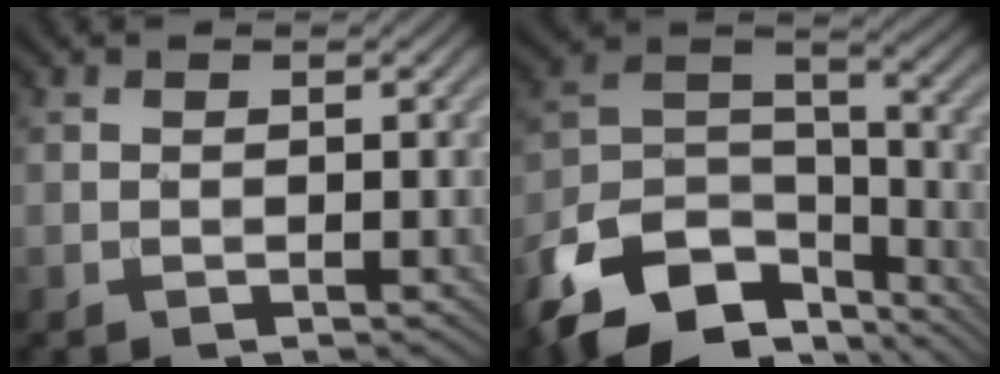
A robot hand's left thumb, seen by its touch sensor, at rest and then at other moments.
{"total": 14.0, "force": [-9.9, 6.9, 7.1], "torque": [-0.157, -0.017, -0.182]}